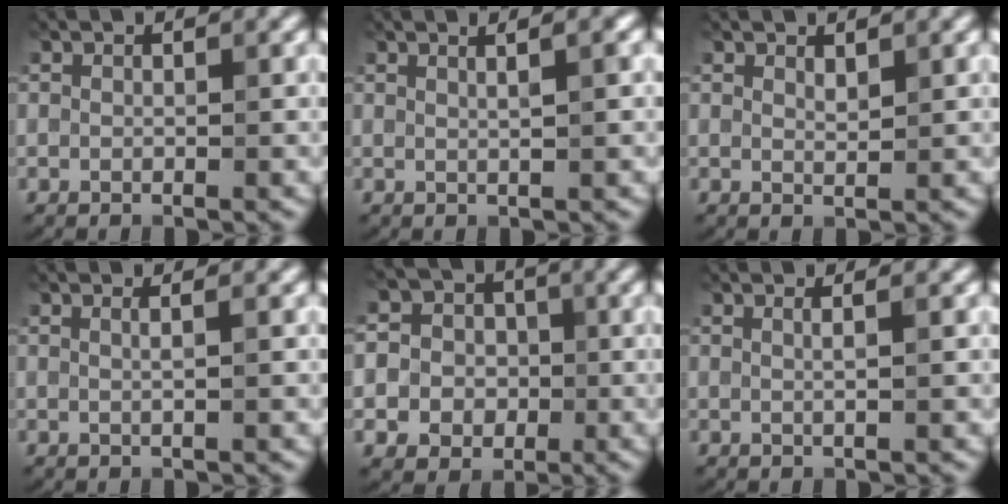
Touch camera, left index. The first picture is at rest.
{"total": 3.0, "force": [1.2, 1.2, 2.4], "torque": [-0.008, 0.007, -0.010]}
{"total": 0.9, "force": [0.7, 0.2, 0.5], "torque": [-0.011, -0.003, 0.013]}
{"total": 1.4, "force": [0.4, 0.6, 1.2], "torque": [-0.009, -0.003, -0.006]}
{"total": 7.5, "force": [0.0, 7.1, 2.4], "torque": [-0.040, 0.027, -0.025]}
{"total": 1.7, "force": [0.6, 0.8, 1.4], "torque": [-0.007, -0.001, -0.009]}